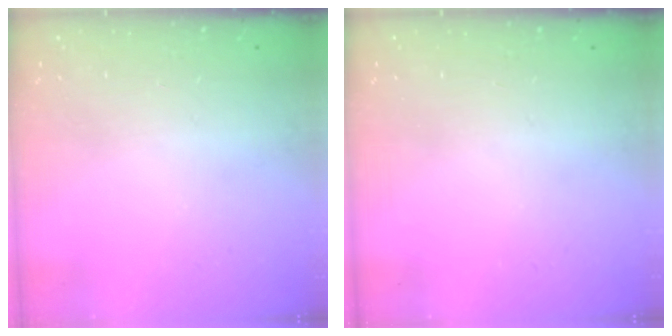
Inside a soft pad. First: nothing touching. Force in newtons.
{"total": 0.0}